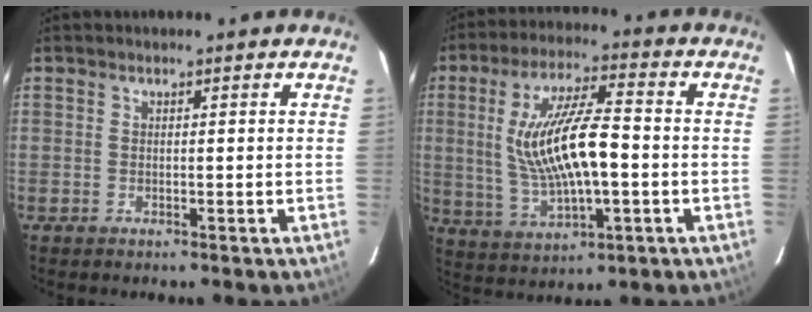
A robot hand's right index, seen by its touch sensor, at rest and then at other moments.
{"total": 15.1, "force": [-0.5, 4.9, 14.3], "torque": [-0.278, 0.001, 0.006]}